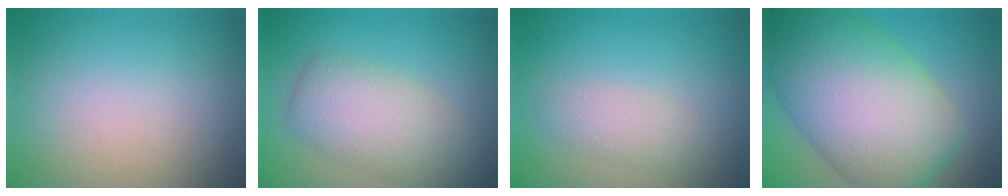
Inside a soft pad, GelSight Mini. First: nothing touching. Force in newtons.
{"total": 5.3, "press": 5.3, "slide": 0.1}
{"total": 1.8, "press": 1.8, "slide": 0.0}
{"total": 14.7, "press": 14.7, "slide": 0.4}